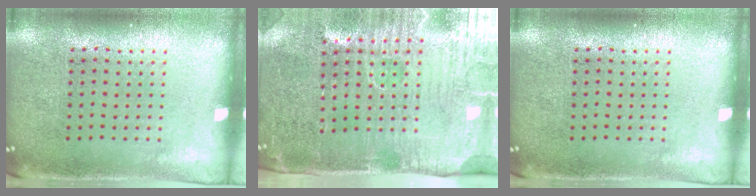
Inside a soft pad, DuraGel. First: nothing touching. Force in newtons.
{"total": 5.2, "press": 4.4, "slide": 2.8}
{"total": 0.0}